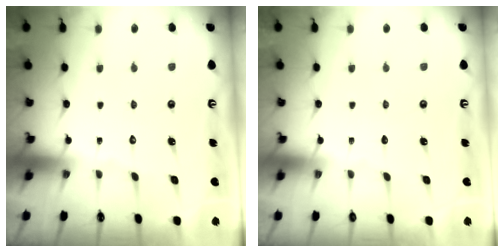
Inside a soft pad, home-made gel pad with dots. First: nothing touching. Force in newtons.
{"total": 0.0}